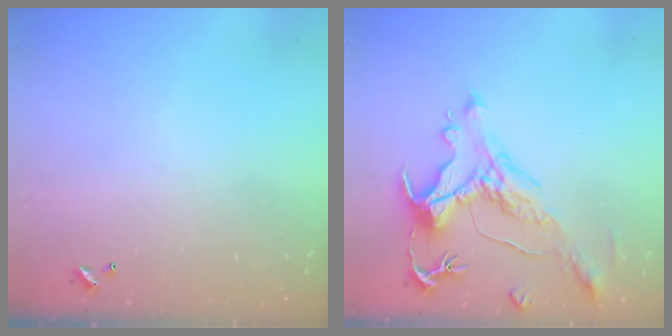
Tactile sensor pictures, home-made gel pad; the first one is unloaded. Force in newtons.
{"total": 1.2, "press": 0.2, "slide": 1.2}